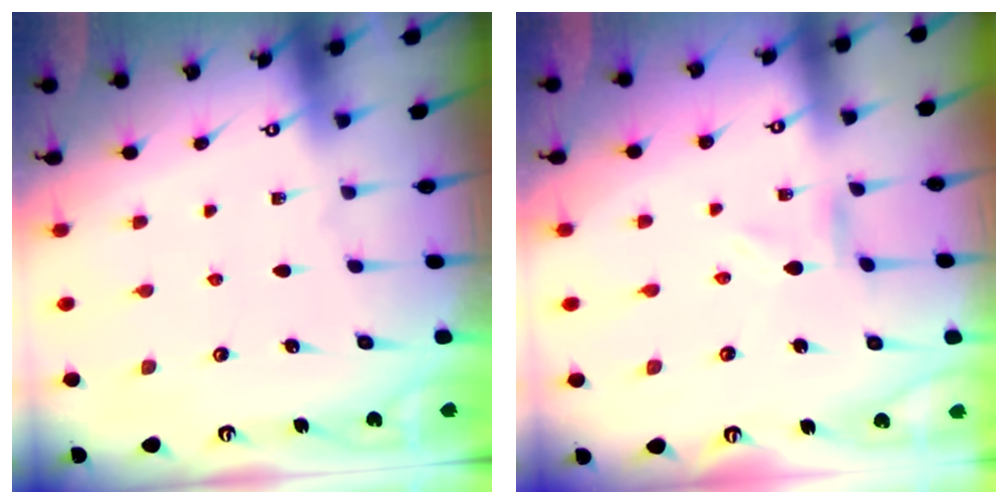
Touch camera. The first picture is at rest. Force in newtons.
{"total": 0.7, "press": 0.7, "slide": 0.1}